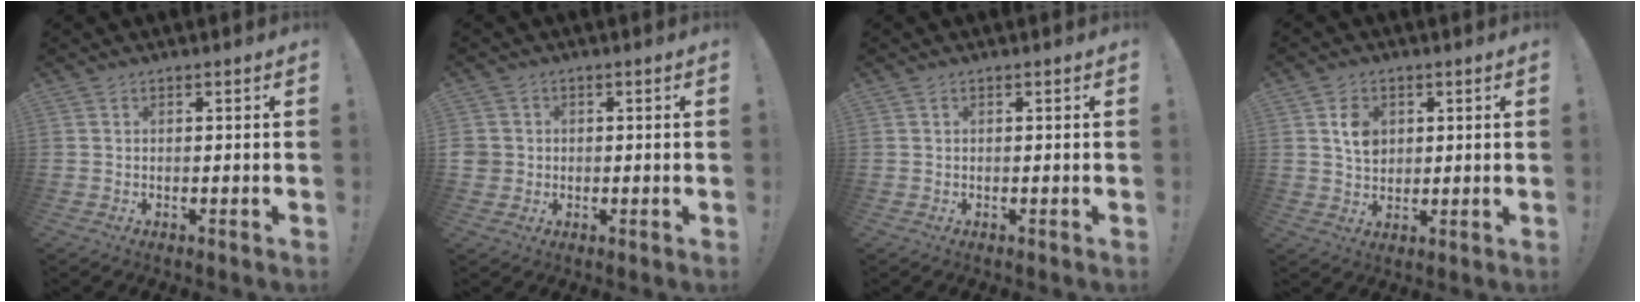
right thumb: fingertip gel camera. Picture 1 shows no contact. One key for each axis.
{"total": 3.2, "fx": 0.1, "fy": 3.1, "fz": 0.9, "tx": -0.012, "ty": 0.004, "tz": 0.005}
{"total": 0.0}
{"total": 6.8, "fx": 2.0, "fy": 5.5, "fz": 3.5, "tx": -0.039, "ty": -0.001, "tz": 0.034}